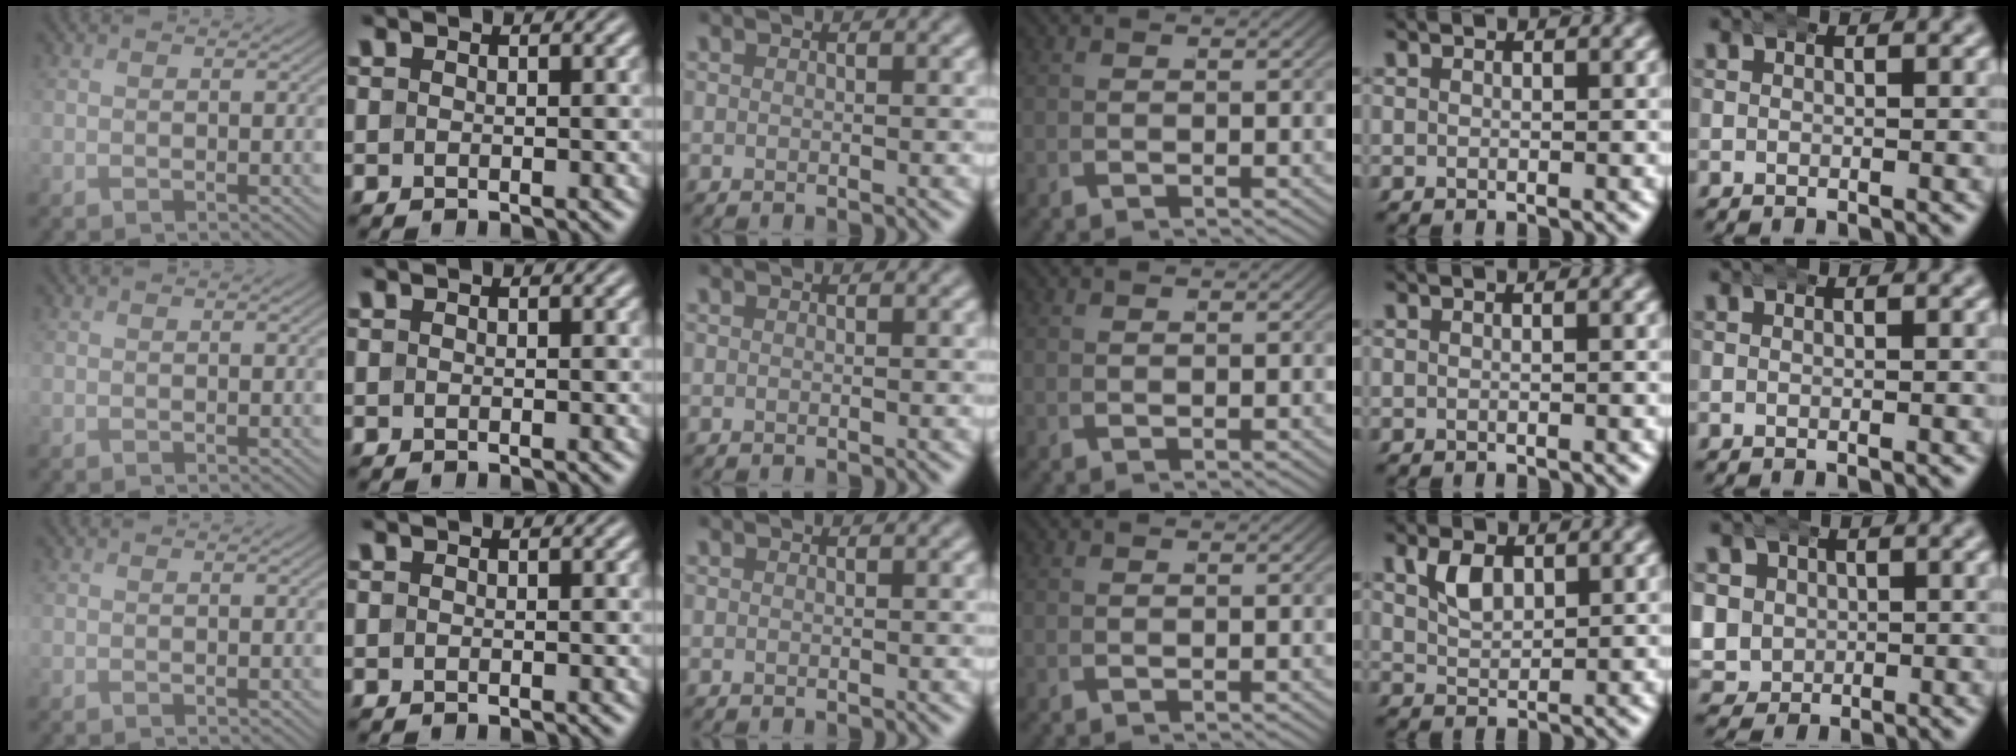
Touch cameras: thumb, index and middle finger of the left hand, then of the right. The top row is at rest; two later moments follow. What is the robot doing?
{"motion": "wrap", "object": "aluminum foil"}